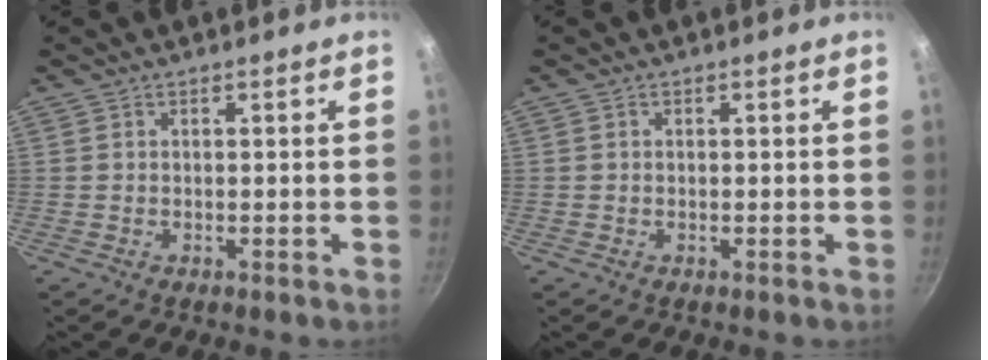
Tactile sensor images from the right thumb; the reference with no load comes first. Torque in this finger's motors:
{"motor_torque": [-0.31, -0.18, 0.00, 0.17, 0.08]}